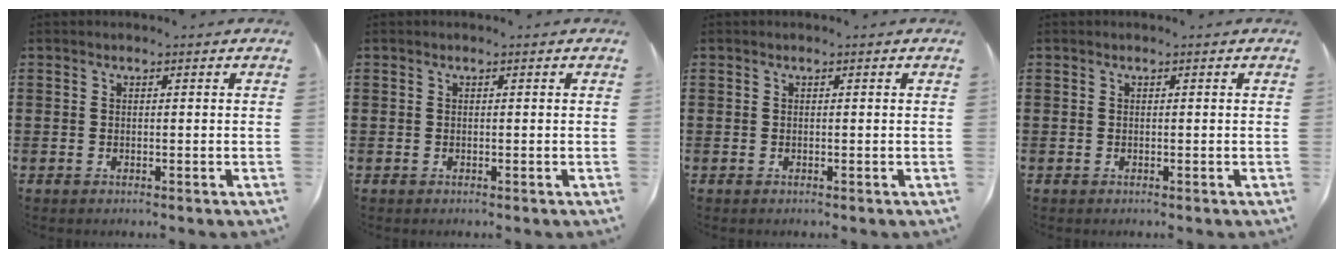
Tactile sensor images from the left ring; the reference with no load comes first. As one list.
[{"total": 0.0}, {"total": 0.0}, {"total": 0.0}]